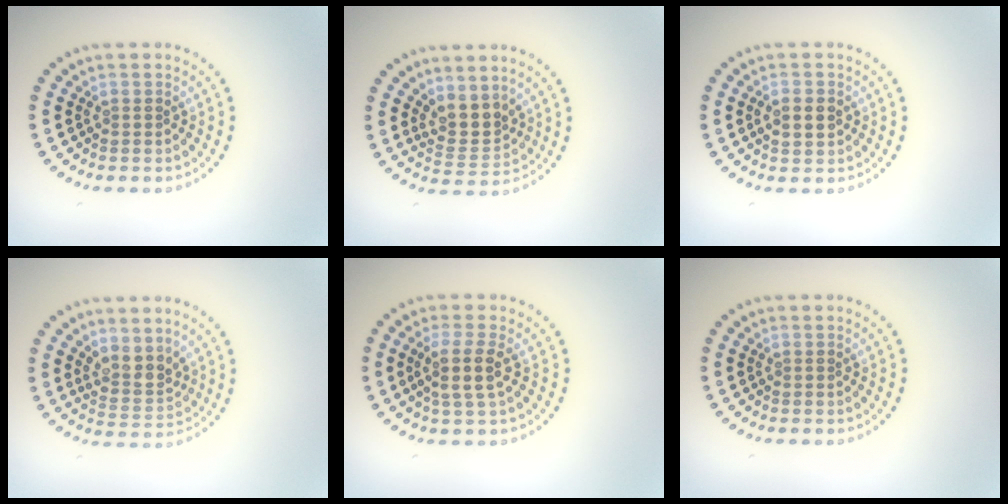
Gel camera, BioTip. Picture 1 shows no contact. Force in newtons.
{"total": 2.9, "press": 2.3, "slide": 1.8}
{"total": 2.4, "press": 2.4, "slide": 0.1}
{"total": 2.7, "press": 2.2, "slide": 1.6}
{"total": 2.8, "press": 2.4, "slide": 1.5}
{"total": 0.0}